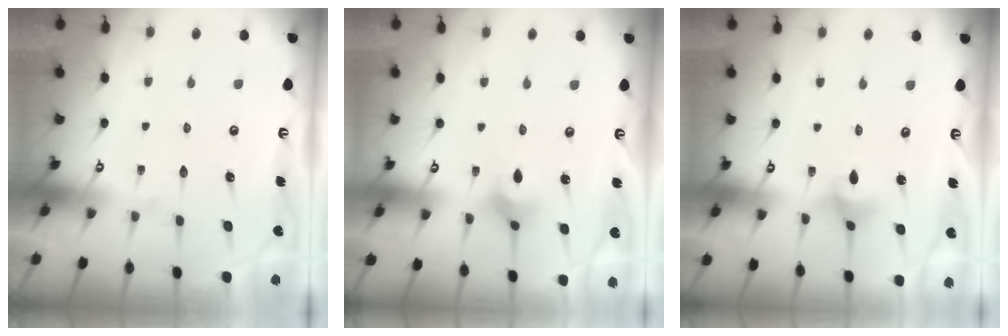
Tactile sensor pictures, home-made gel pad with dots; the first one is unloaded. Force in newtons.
{"total": 4.3, "press": 4.3, "slide": 0.5}
{"total": 3.0, "press": 2.9, "slide": 0.6}